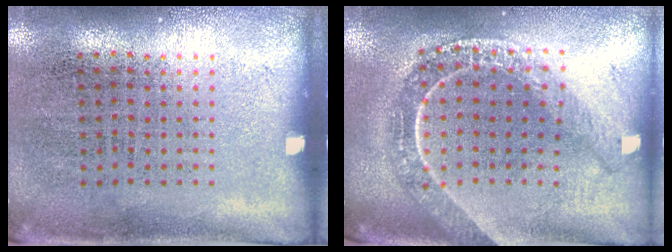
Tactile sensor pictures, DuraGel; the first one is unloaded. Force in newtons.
{"total": 2.2, "press": 1.8, "slide": 1.2}